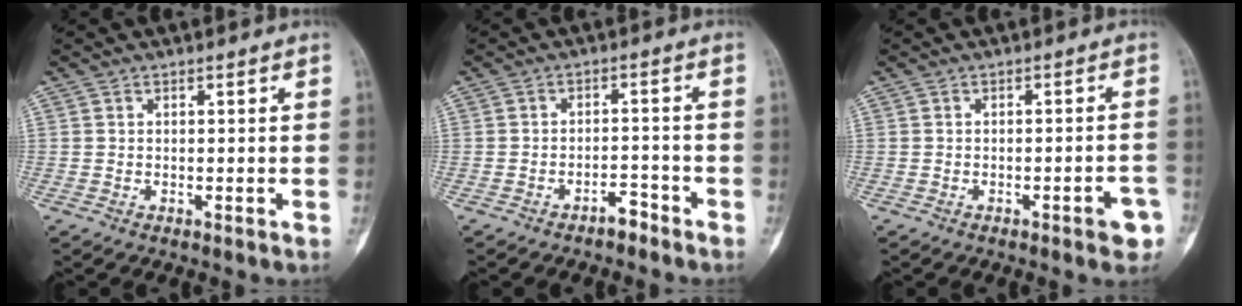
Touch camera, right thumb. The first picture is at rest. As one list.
[{"total": 2.9, "force": [-2.4, 1.1, 1.2], "torque": [-0.016, 0.023, -0.037]}, {"total": 4.1, "force": [-2.2, 1.2, 3.3], "torque": [-0.033, 0.016, -0.024]}]